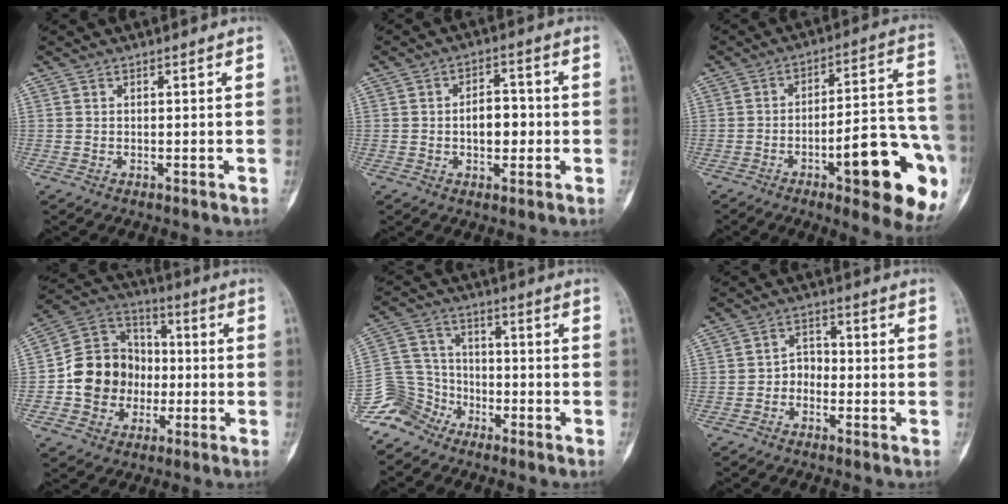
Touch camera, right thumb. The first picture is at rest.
{"total": 6.5, "force": [-0.6, 4.1, 5.0], "torque": [-0.056, 0.016, -0.012]}
{"total": 22.0, "force": [-8.5, 6.2, 19.2], "torque": [-0.202, 0.046, -0.108]}
{"total": 14.5, "force": [-2.2, 12.6, 6.9], "torque": [-0.079, 0.034, -0.044]}
{"total": 8.4, "force": [-6.3, 5.5, 0.2], "torque": [0.016, 0.053, -0.137]}
{"total": 3.5, "force": [-1.3, 2.7, 1.9], "torque": [-0.009, 0.020, -0.035]}